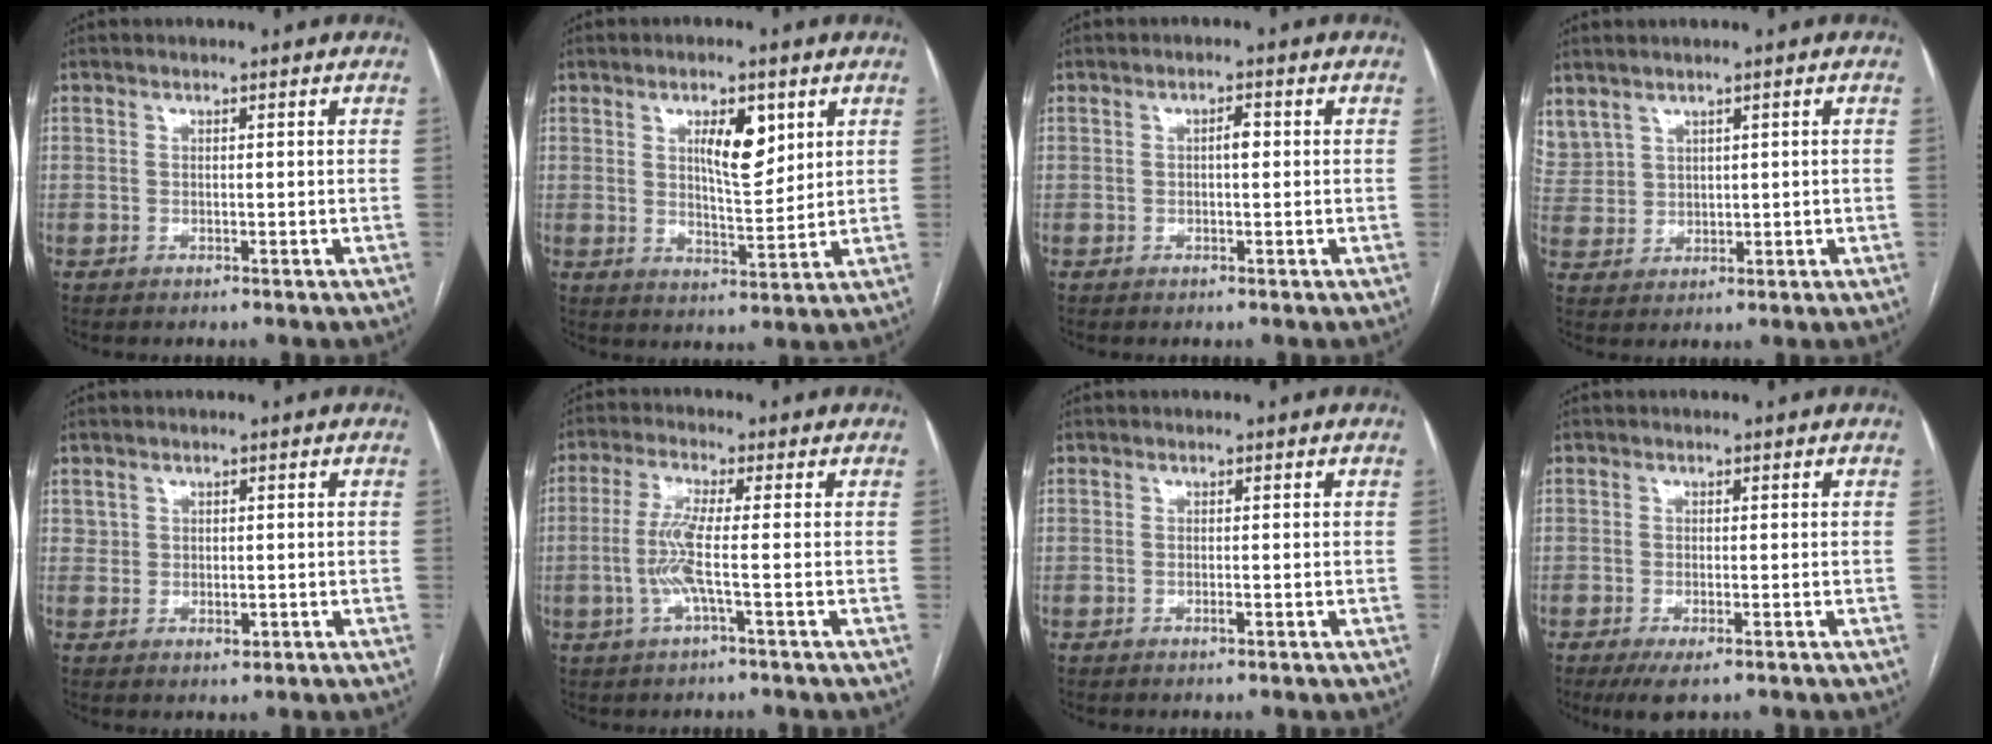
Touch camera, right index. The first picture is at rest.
{"total": 7.4, "force": [3.0, 2.4, 6.3], "torque": [-0.106, -0.001, 0.053]}
{"total": 1.8, "force": [0.2, 0.6, 1.7], "torque": [-0.029, 0.005, 0.002]}
{"total": 8.2, "force": [4.9, 5.9, 2.9], "torque": [-0.093, 0.020, 0.122]}
{"total": 1.8, "force": [0.2, 1.5, 1.0], "torque": [-0.020, 0.000, 0.009]}
{"total": 5.7, "force": [-1.0, -0.2, 5.6], "torque": [-0.125, -0.002, -0.024]}
{"total": 0.6, "force": [-0.2, 0.1, 0.6], "torque": [-0.014, -0.003, -0.002]}
{"total": 3.5, "force": [-2.0, 0.9, 2.7], "torque": [-0.045, -0.008, -0.029]}